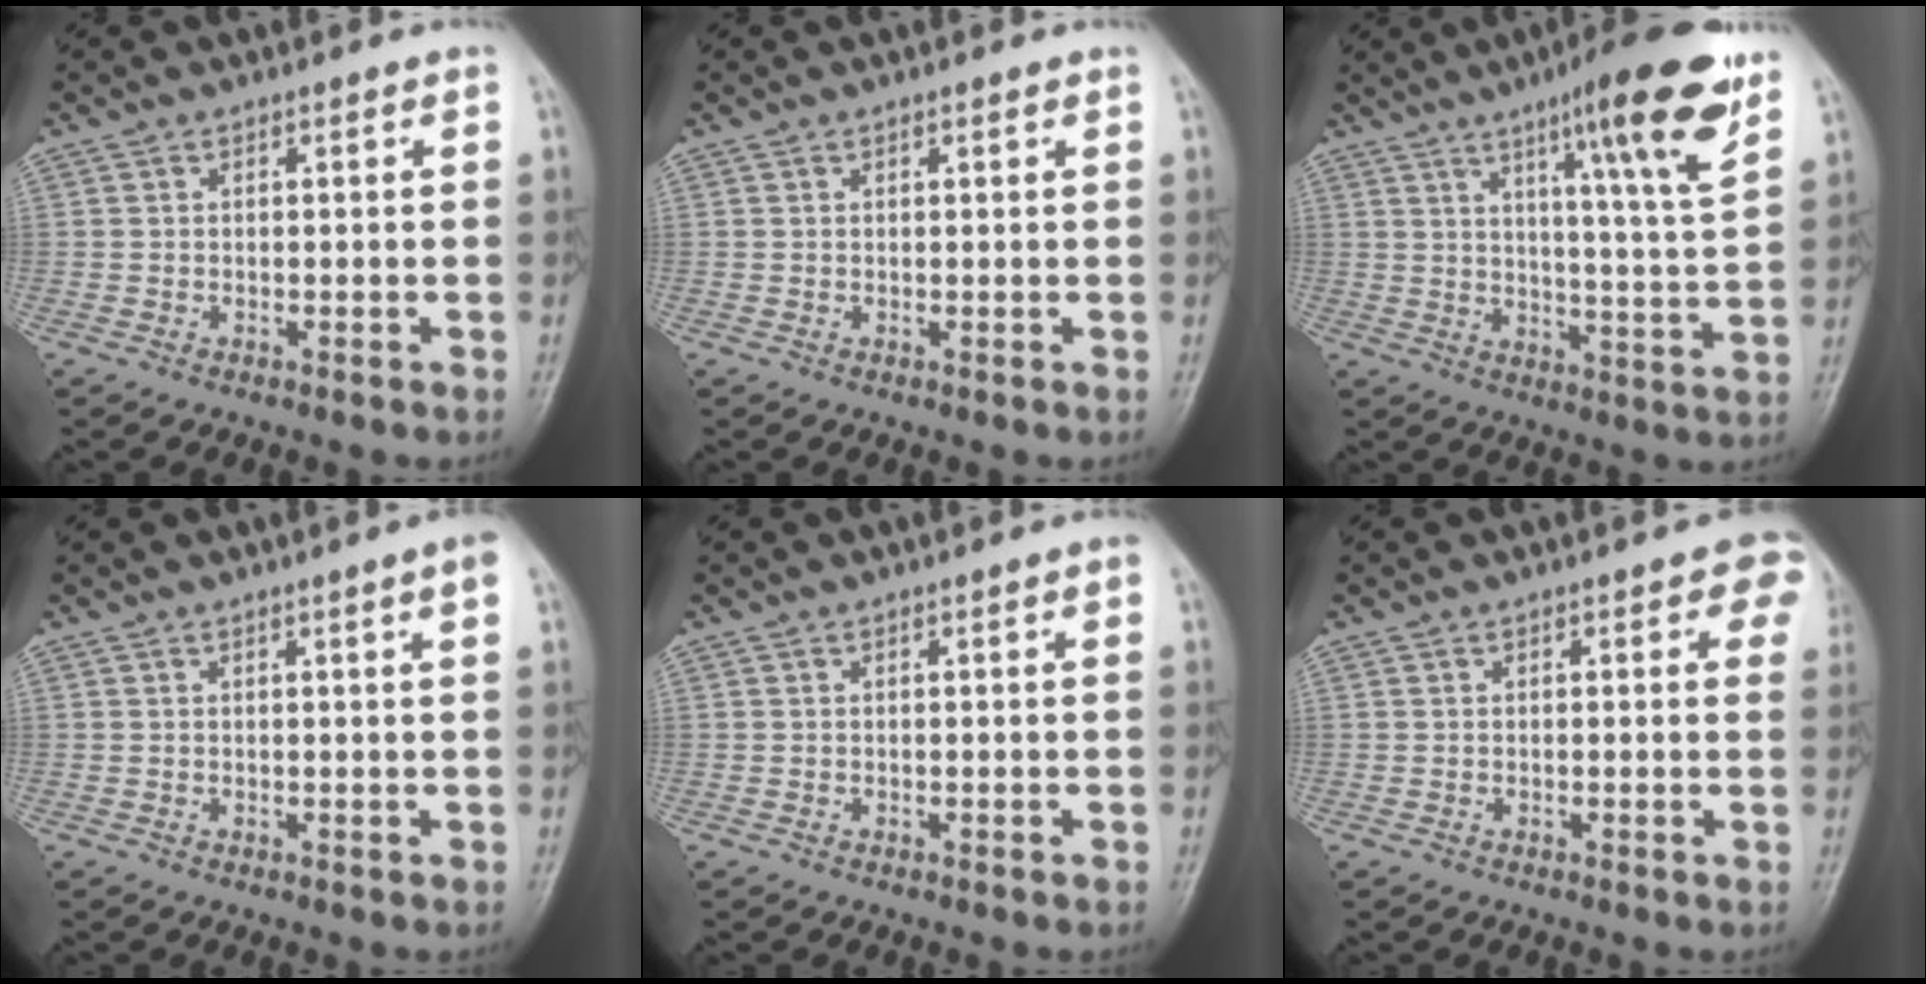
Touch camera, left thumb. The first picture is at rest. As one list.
[{"total": 0.6, "force": [0.4, 0.1, 0.5], "torque": [-0.006, 0.000, 0.005]}, {"total": 16.4, "force": [9.4, 1.7, 13.3], "torque": [-0.180, -0.048, 0.138]}, {"total": 2.6, "force": [1.2, -0.2, 2.3], "torque": [-0.036, -0.002, 0.017]}, {"total": 1.0, "force": [0.4, 0.1, 1.0], "torque": [-0.017, 0.002, 0.004]}, {"total": 5.3, "force": [2.2, 2.1, 4.3], "torque": [-0.024, -0.001, 0.016]}]